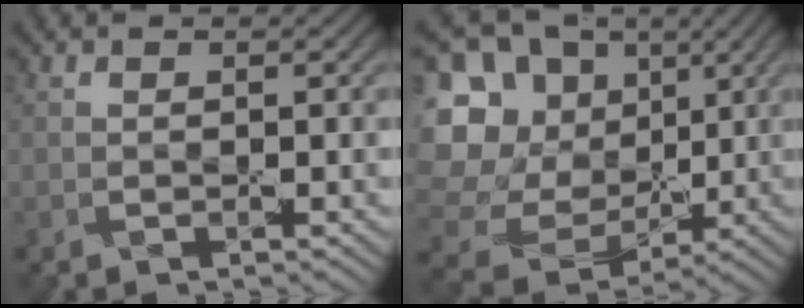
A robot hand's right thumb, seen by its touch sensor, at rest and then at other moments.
{"total": 20.1, "force": [3.6, 18.1, 7.9], "torque": [-0.274, 0.031, 0.073]}